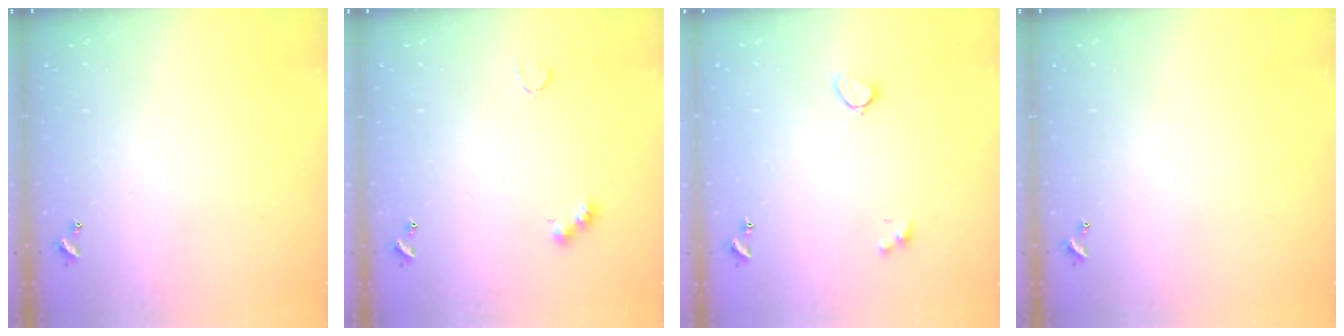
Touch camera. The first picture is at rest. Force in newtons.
{"total": 4.1, "press": 4.1, "slide": 0.6}
{"total": 1.9, "press": 1.9, "slide": 0.6}
{"total": 0.0}